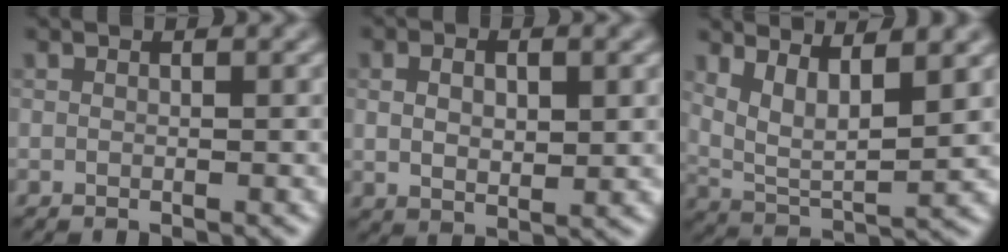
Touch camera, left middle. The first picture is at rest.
{"total": 3.8, "force": [0.6, 2.2, 3.0], "torque": [-0.067, -0.011, 0.010]}
{"total": 5.3, "force": [2.9, 1.8, 4.1], "torque": [-0.088, -0.017, 0.058]}